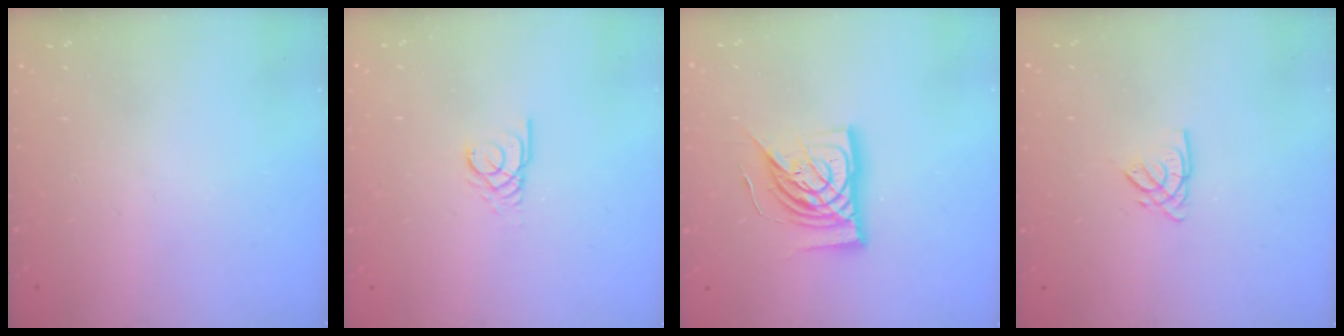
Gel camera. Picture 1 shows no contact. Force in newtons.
{"total": 2.6, "press": 2.6, "slide": 0.1}
{"total": 15.6, "press": 15.5, "slide": 1.7}
{"total": 3.1, "press": 3.1, "slide": 0.3}